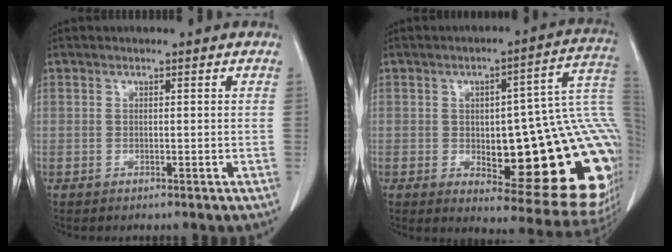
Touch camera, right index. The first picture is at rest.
{"total": 27.3, "force": [-3.0, 6.8, 26.3], "torque": [-0.244, 0.024, -0.022]}